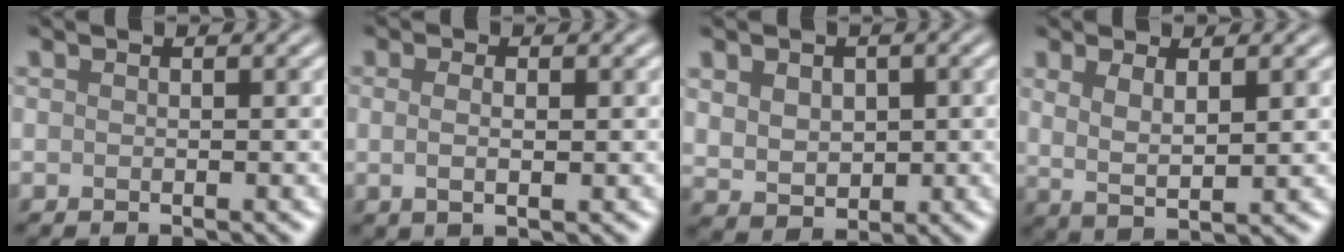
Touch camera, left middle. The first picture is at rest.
{"total": 1.7, "force": [0.1, 0.6, 1.6], "torque": [-0.032, -0.001, 0.001]}
{"total": 4.0, "force": [0.8, 3.0, 2.5], "torque": [-0.051, -0.001, 0.020]}
{"total": 3.1, "force": [1.2, 0.9, 2.7], "torque": [-0.056, -0.010, 0.027]}